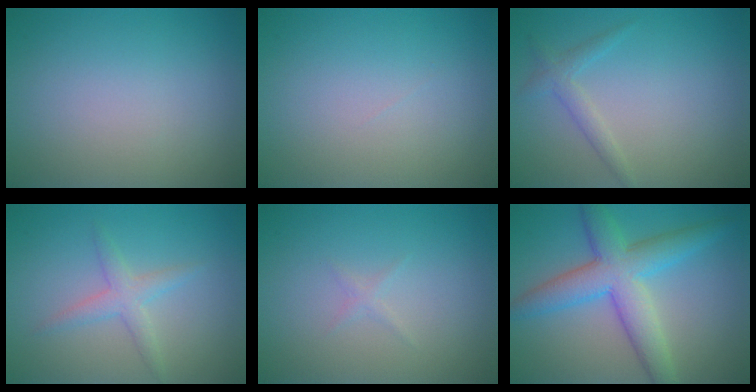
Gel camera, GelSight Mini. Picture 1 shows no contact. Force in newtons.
{"total": 0.0}
{"total": 1.6, "press": 1.6, "slide": 0.1}
{"total": 2.1, "press": 2.1, "slide": 0.0}
{"total": 0.5, "press": 0.5, "slide": 0.0}
{"total": 6.5, "press": 6.5, "slide": 0.1}